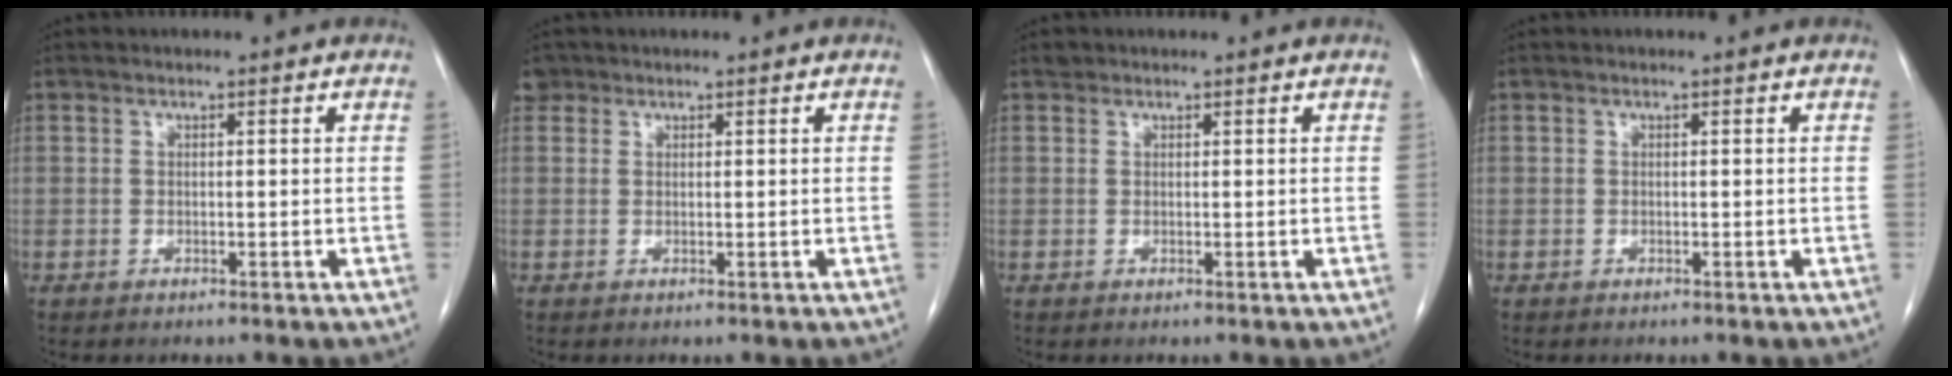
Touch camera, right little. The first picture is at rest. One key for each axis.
{"total": 1.6, "fx": 1.0, "fy": 1.3, "fz": 0.1, "tx": 0.010, "ty": 0.008, "tz": 0.014}
{"total": 0.6, "fx": 0.5, "fy": 0.4, "fz": 0.0, "tx": 0.000, "ty": 0.005, "tz": 0.006}
{"total": 0.0}